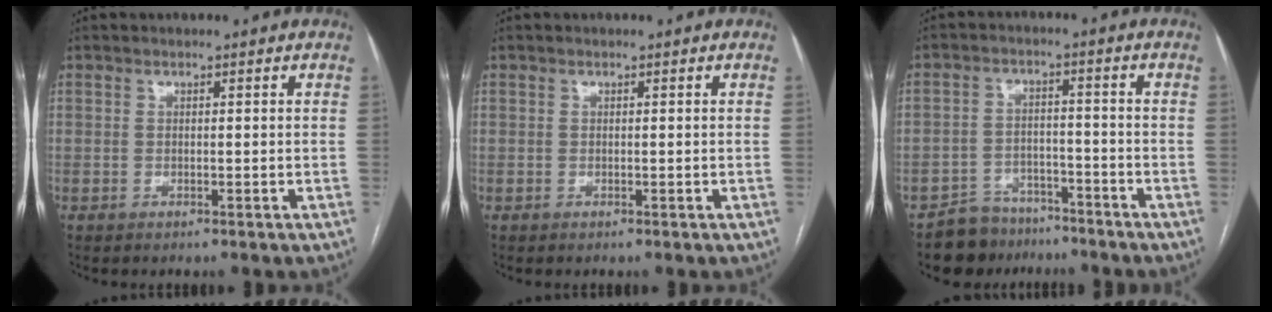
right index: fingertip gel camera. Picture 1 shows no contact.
{"total": 0.0}
{"total": 6.8, "force": [-5.7, 3.7, -0.3], "torque": [0.013, 0.016, -0.096]}